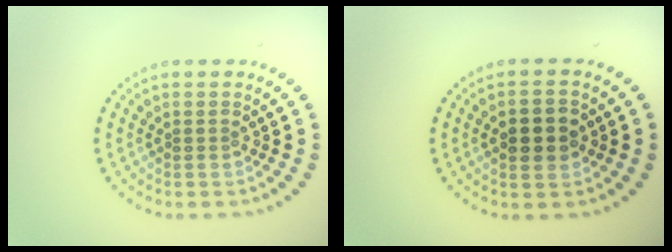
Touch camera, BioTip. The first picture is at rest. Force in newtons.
{"total": 2.9, "press": 2.9, "slide": 0.3}